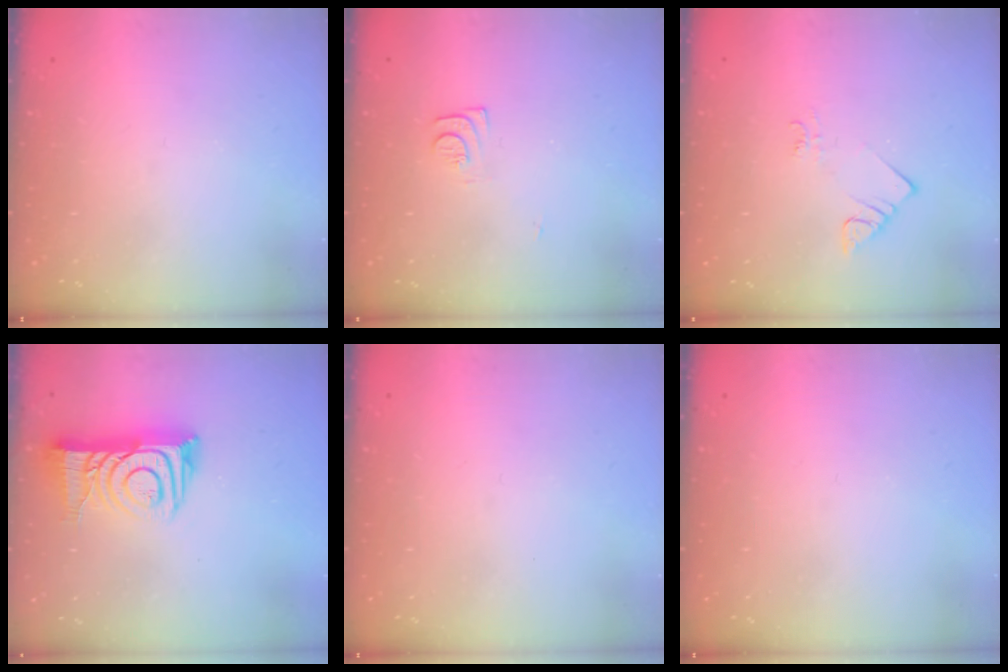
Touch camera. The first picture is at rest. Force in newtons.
{"total": 7.0, "press": 7.0, "slide": 0.6}
{"total": 2.1, "press": 2.0, "slide": 0.5}
{"total": 14.1, "press": 14.1, "slide": 1.1}
{"total": 0.0}
{"total": 0.0}